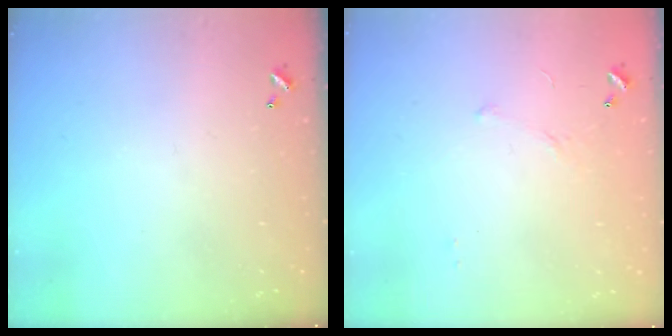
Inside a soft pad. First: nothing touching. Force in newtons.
{"total": 6.4, "press": 6.3, "slide": 0.7}